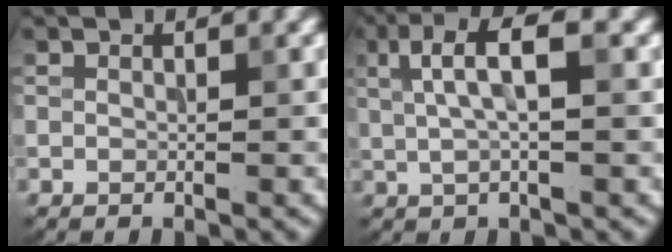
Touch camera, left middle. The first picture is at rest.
{"total": 4.8, "force": [1.3, 1.4, 4.4], "torque": [-0.083, 0.009, 0.021]}